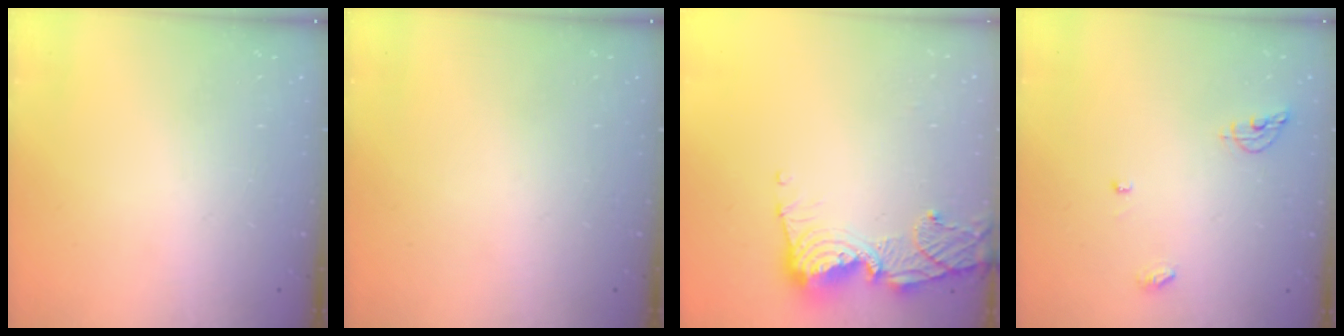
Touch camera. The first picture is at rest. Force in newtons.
{"total": 0.0}
{"total": 12.9, "press": 12.8, "slide": 1.6}
{"total": 6.0, "press": 6.0, "slide": 0.4}